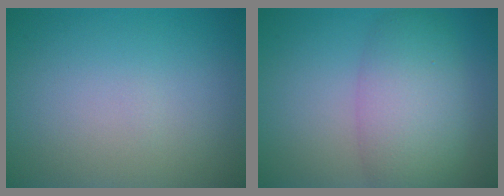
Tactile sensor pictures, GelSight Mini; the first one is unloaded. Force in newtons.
{"total": 6.1, "press": 6.1, "slide": 0.2}